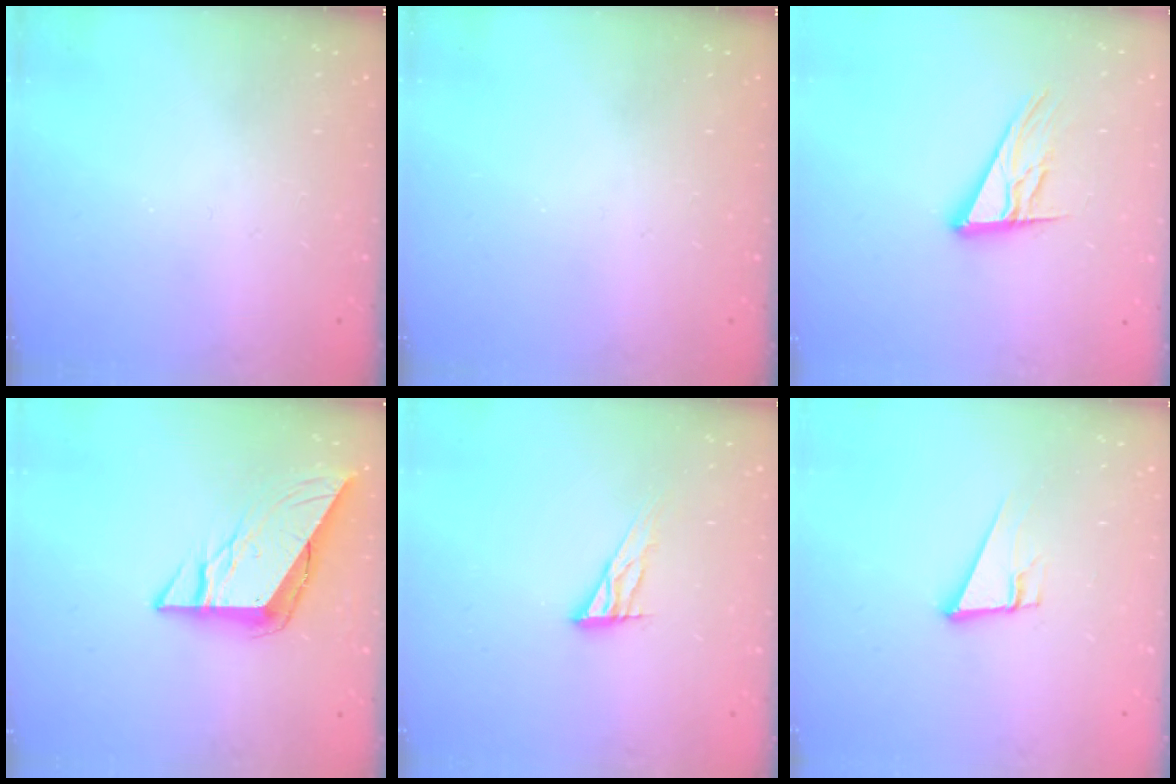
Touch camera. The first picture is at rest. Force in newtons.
{"total": 0.0}
{"total": 13.1, "press": 12.9, "slide": 2.5}
{"total": 9.4, "press": 9.3, "slide": 0.7}
{"total": 9.2, "press": 9.1, "slide": 0.7}
{"total": 9.0, "press": 8.3, "slide": 3.3}